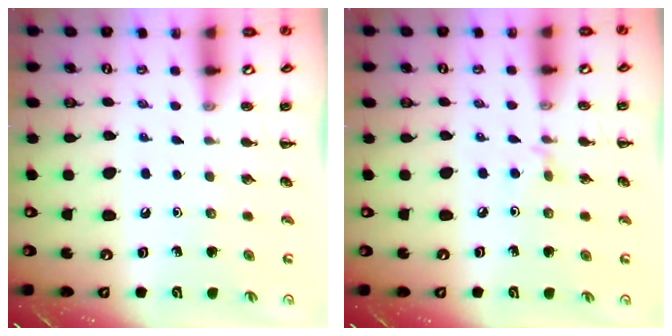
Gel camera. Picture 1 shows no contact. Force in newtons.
{"total": 2.9, "press": 2.8, "slide": 0.9}